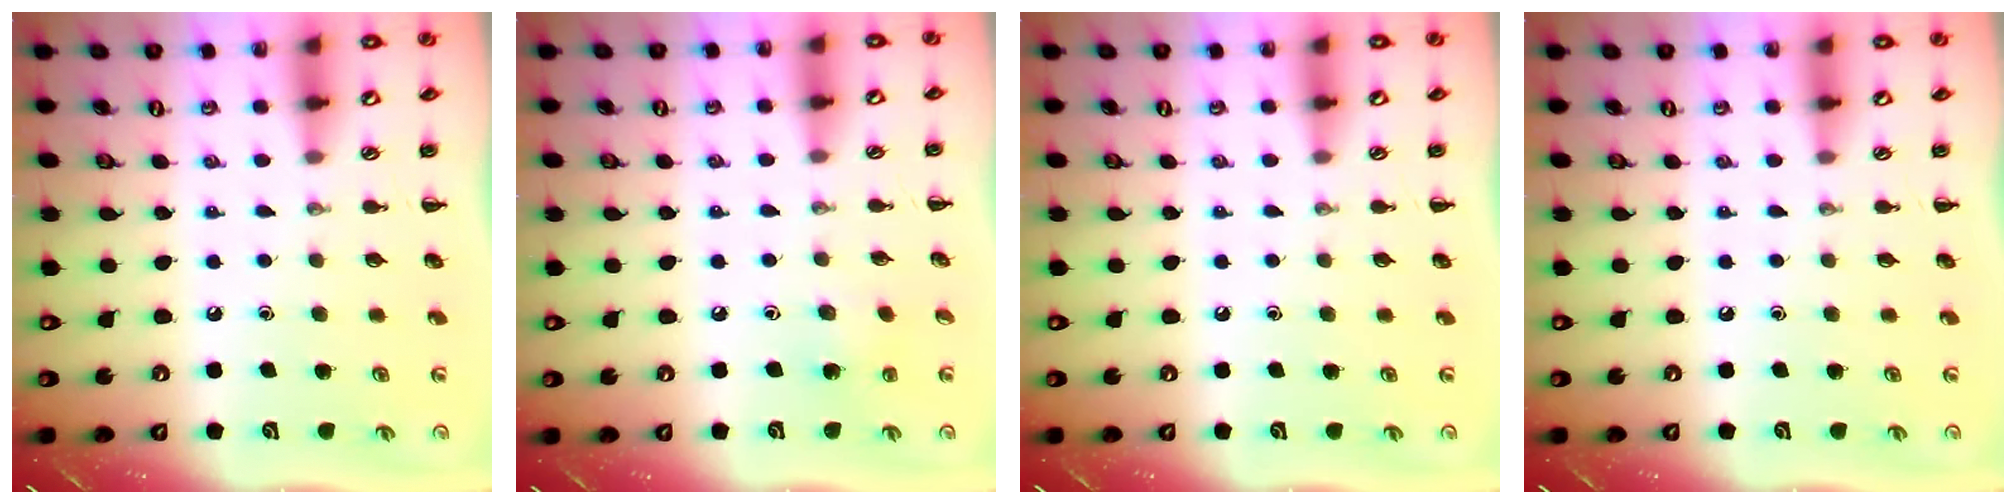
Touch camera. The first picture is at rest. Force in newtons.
{"total": 3.9, "press": 3.7, "slide": 1.2}
{"total": 0.0}
{"total": 0.0}